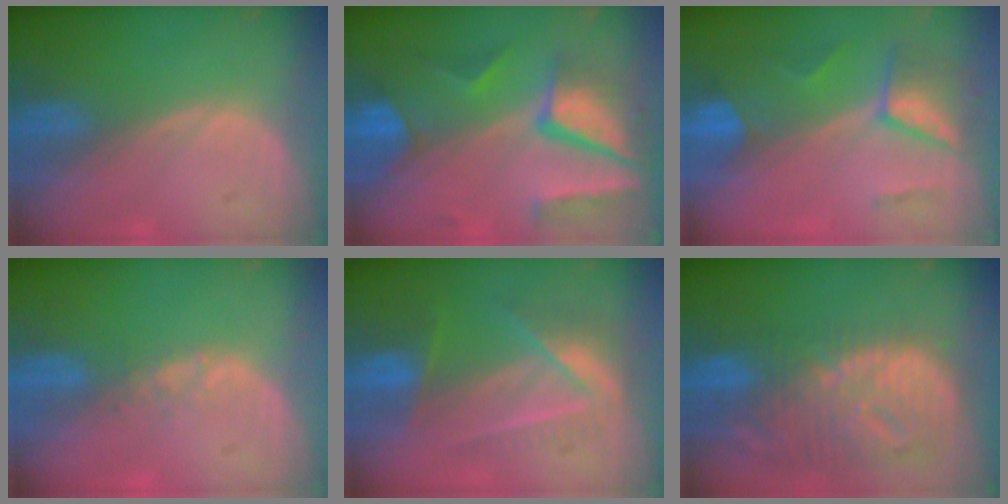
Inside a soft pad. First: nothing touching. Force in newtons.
{"total": 10.5, "press": 8.8, "slide": 5.7}
{"total": 7.3, "press": 6.5, "slide": 3.3}
{"total": 1.4, "press": 1.4, "slide": 0.2}
{"total": 7.3, "press": 6.5, "slide": 3.2}
{"total": 12.7, "press": 10.9, "slide": 6.4}